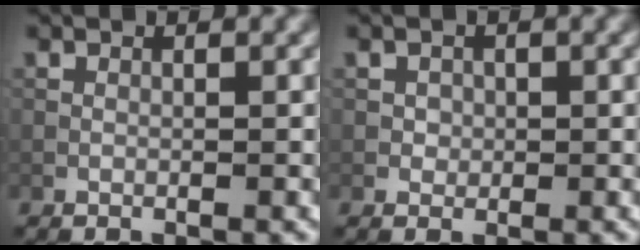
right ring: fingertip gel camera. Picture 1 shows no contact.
{"total": 1.0, "force": [0.1, 1.0, 0.3], "torque": [0.003, -0.002, 0.003]}